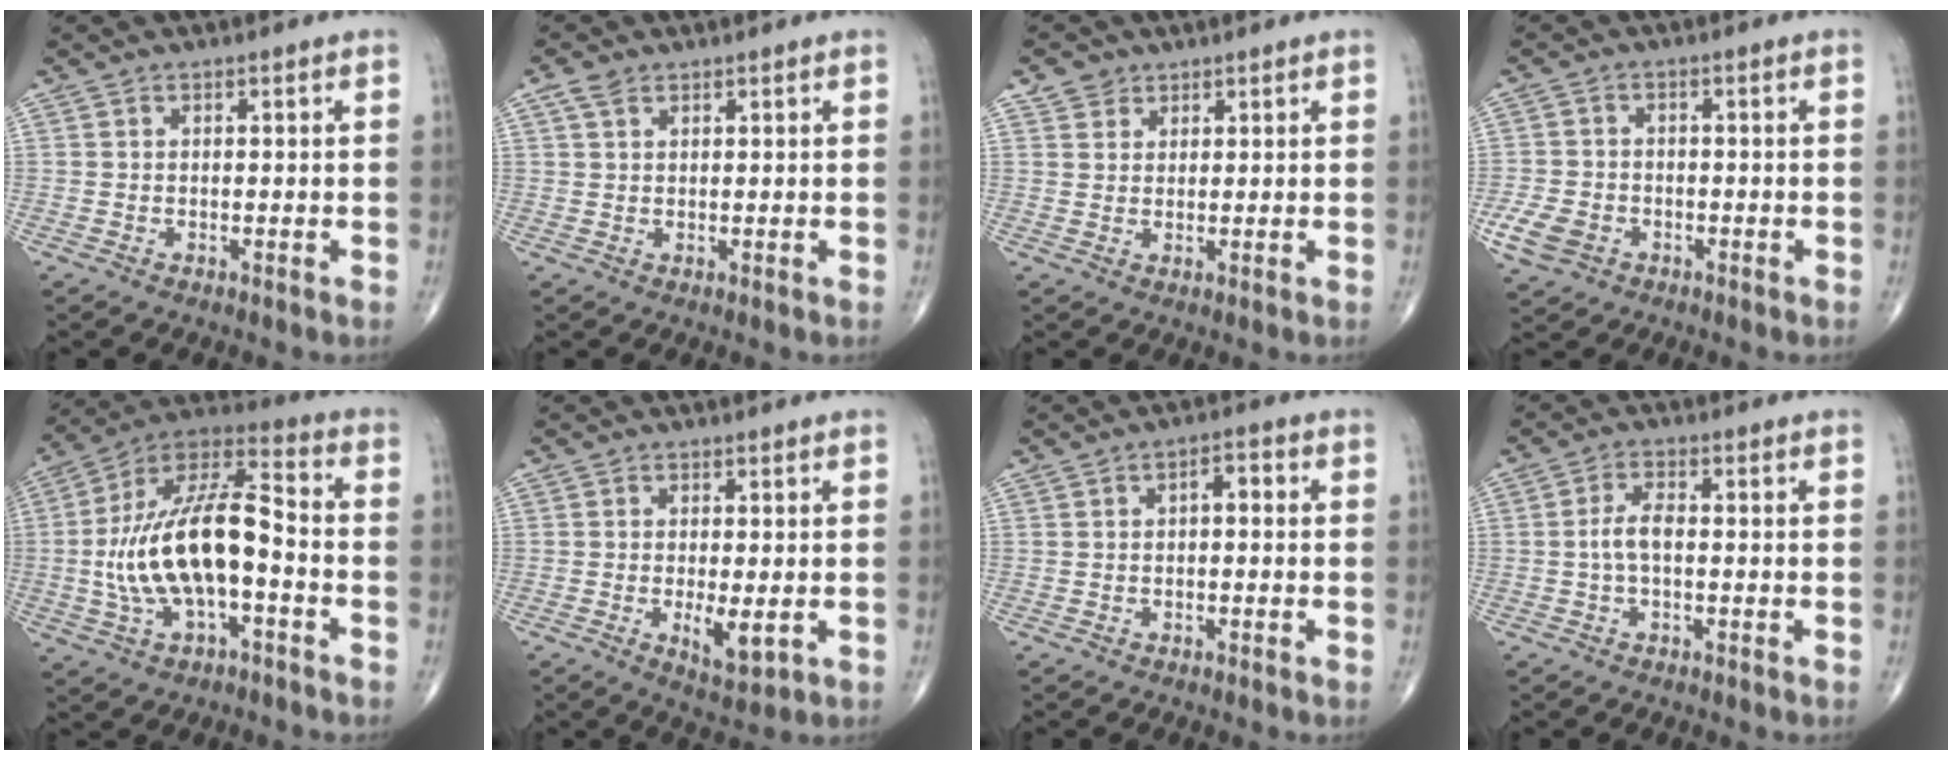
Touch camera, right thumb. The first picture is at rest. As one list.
[{"total": 2.3, "force": [1.5, 1.3, 1.3], "torque": [-0.027, 0.006, 0.031]}, {"total": 2.8, "force": [1.8, 2.1, 0.3], "torque": [0.010, -0.006, 0.027]}, {"total": 5.8, "force": [-2.5, 4.4, 2.9], "torque": [-0.059, 0.008, -0.041]}, {"total": 19.4, "force": [-2.9, 8.4, 17.2], "torque": [-0.326, 0.047, -0.053]}, {"total": 5.4, "force": [-1.1, 2.0, 4.9], "torque": [-0.080, -0.014, -0.012]}, {"total": 2.2, "force": [0.1, 1.1, 1.9], "torque": [-0.021, 0.010, -0.005]}, {"total": 3.5, "force": [-0.4, 1.4, 3.2], "torque": [-0.069, 0.010, -0.012]}]